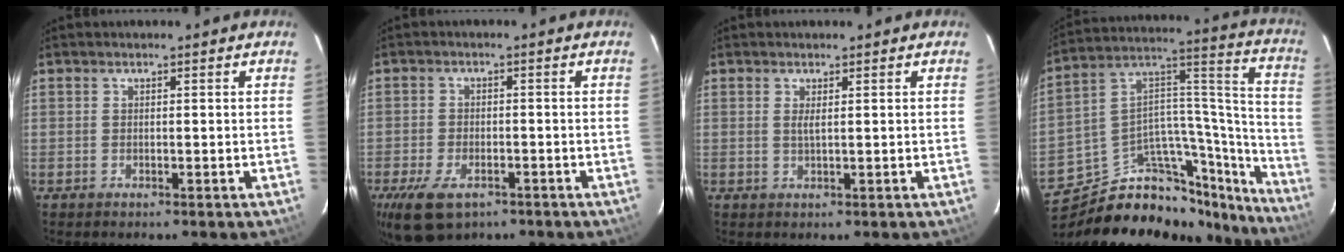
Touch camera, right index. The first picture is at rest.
{"total": 9.2, "force": [-5.4, 4.9, 5.5], "torque": [-0.130, -0.018, -0.092]}
{"total": 1.1, "force": [0.4, 0.0, 1.0], "torque": [-0.021, -0.001, 0.007]}
{"total": 26.3, "force": [-21.9, 11.3, 9.0], "torque": [-0.118, 0.093, -0.332]}